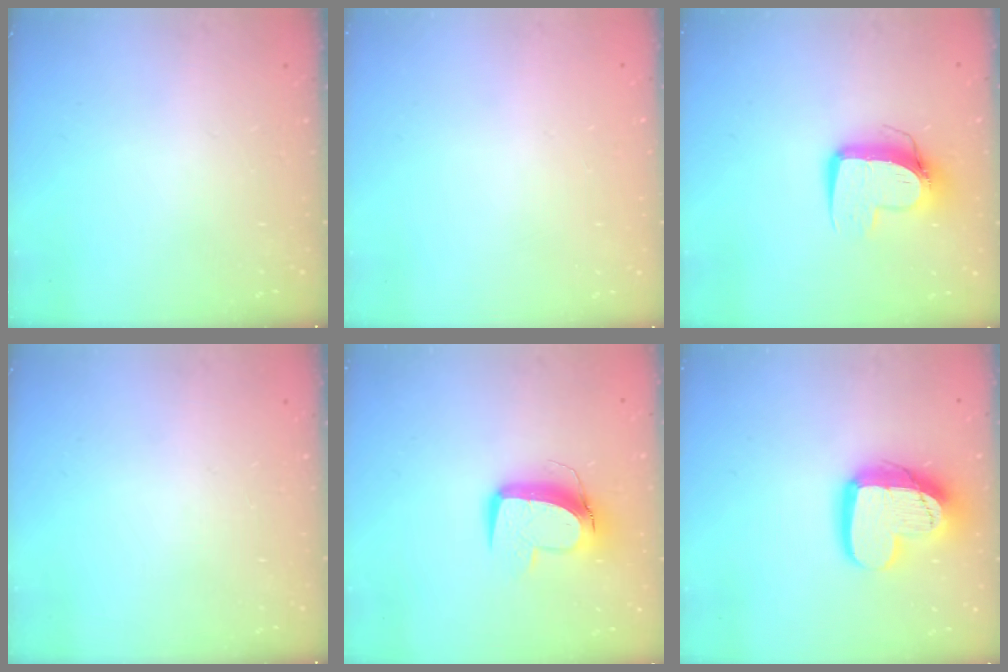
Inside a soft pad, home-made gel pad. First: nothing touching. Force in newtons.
{"total": 0.5, "press": 0.5, "slide": 0.1}
{"total": 10.2, "press": 10.1, "slide": 1.1}
{"total": 0.0}
{"total": 11.8, "press": 11.7, "slide": 1.2}
{"total": 16.0, "press": 16.0, "slide": 1.4}